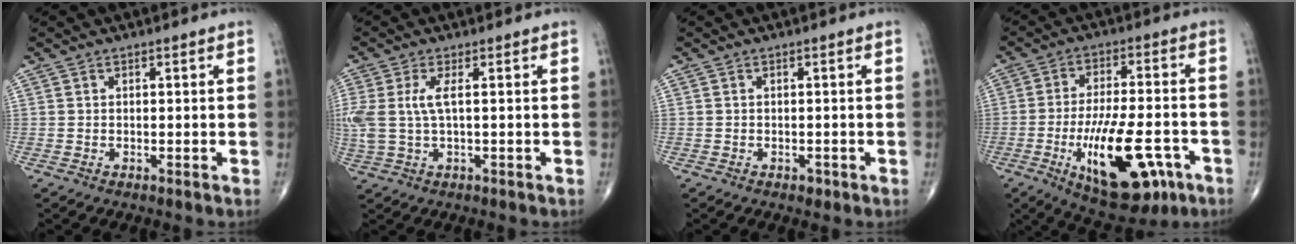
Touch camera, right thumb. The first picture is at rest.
{"total": 6.1, "force": [1.0, 2.1, 5.7], "torque": [-0.167, 0.009, 0.024]}
{"total": 1.0, "force": [-0.6, 0.7, 0.6], "torque": [-0.007, 0.000, -0.007]}
{"total": 18.6, "force": [-6.9, 7.7, 15.5], "torque": [-0.241, 0.018, -0.094]}